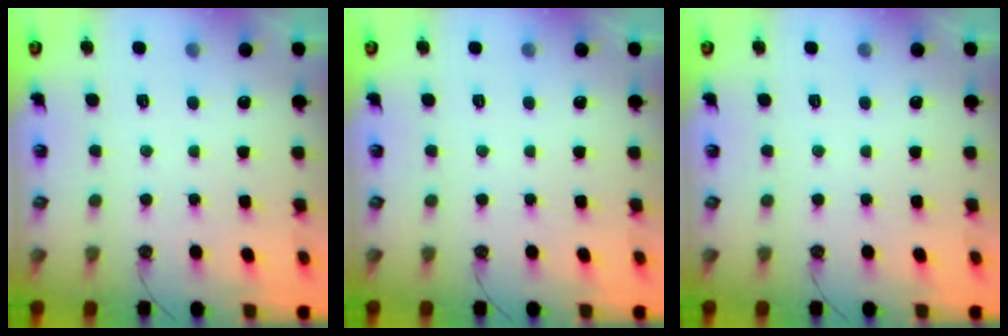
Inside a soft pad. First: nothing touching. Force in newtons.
{"total": 0.0}
{"total": 0.0}